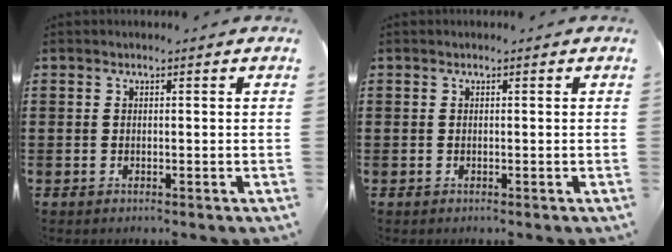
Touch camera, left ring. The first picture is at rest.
{"total": 0.0}